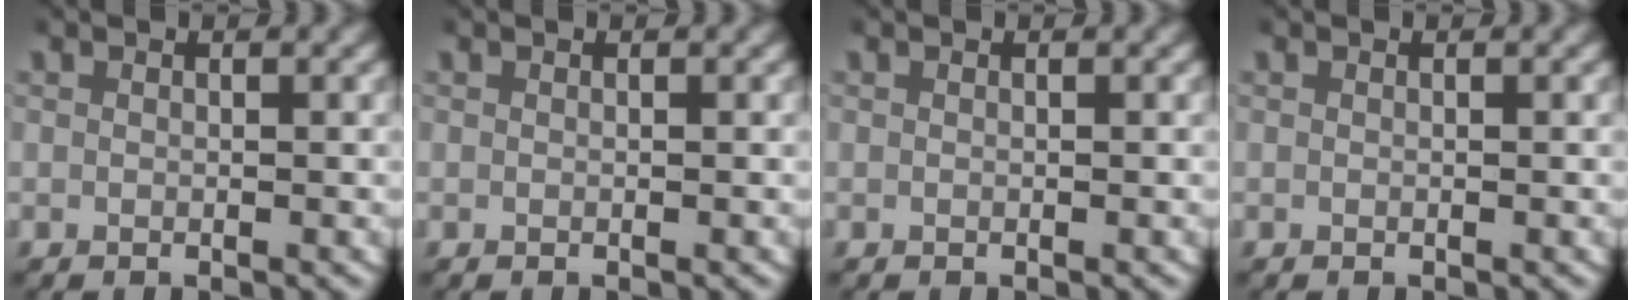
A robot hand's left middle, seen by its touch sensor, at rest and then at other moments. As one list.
[{"total": 0.0}, {"total": 0.0}, {"total": 0.0}]